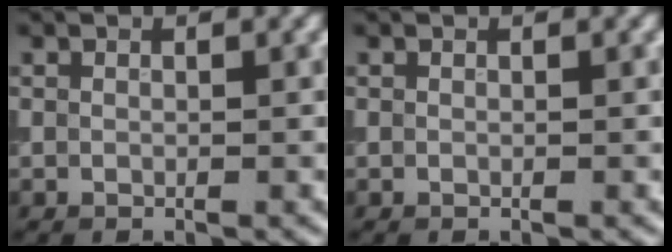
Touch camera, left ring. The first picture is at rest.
{"total": 0.0}